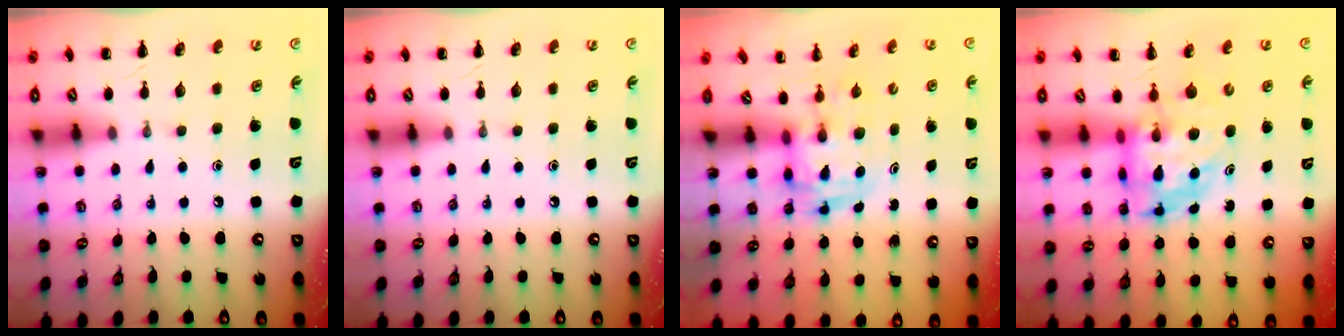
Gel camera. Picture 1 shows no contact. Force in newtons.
{"total": 0.0}
{"total": 3.0, "press": 3.0, "slide": 0.5}
{"total": 6.5, "press": 6.3, "slide": 1.8}